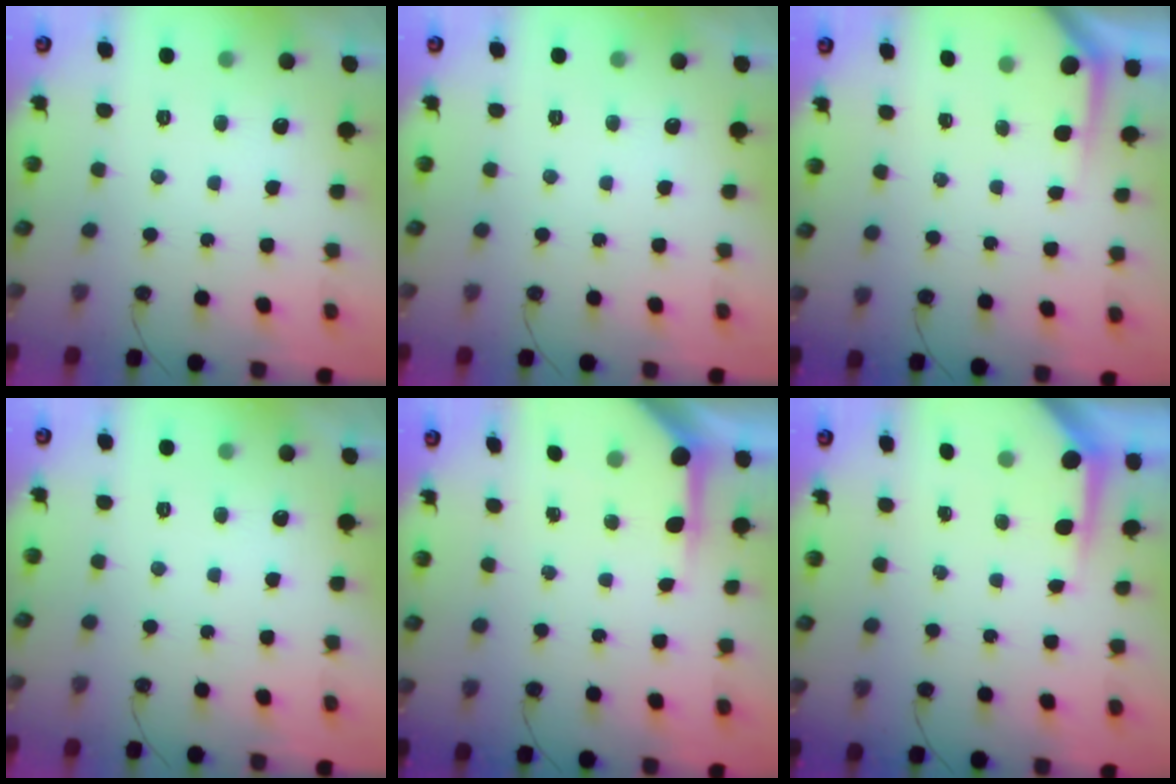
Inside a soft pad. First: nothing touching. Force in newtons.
{"total": 0.0}
{"total": 1.8, "press": 1.8, "slide": 0.3}
{"total": 0.0}
{"total": 5.5, "press": 5.5, "slide": 0.4}
{"total": 3.9, "press": 3.9, "slide": 0.4}